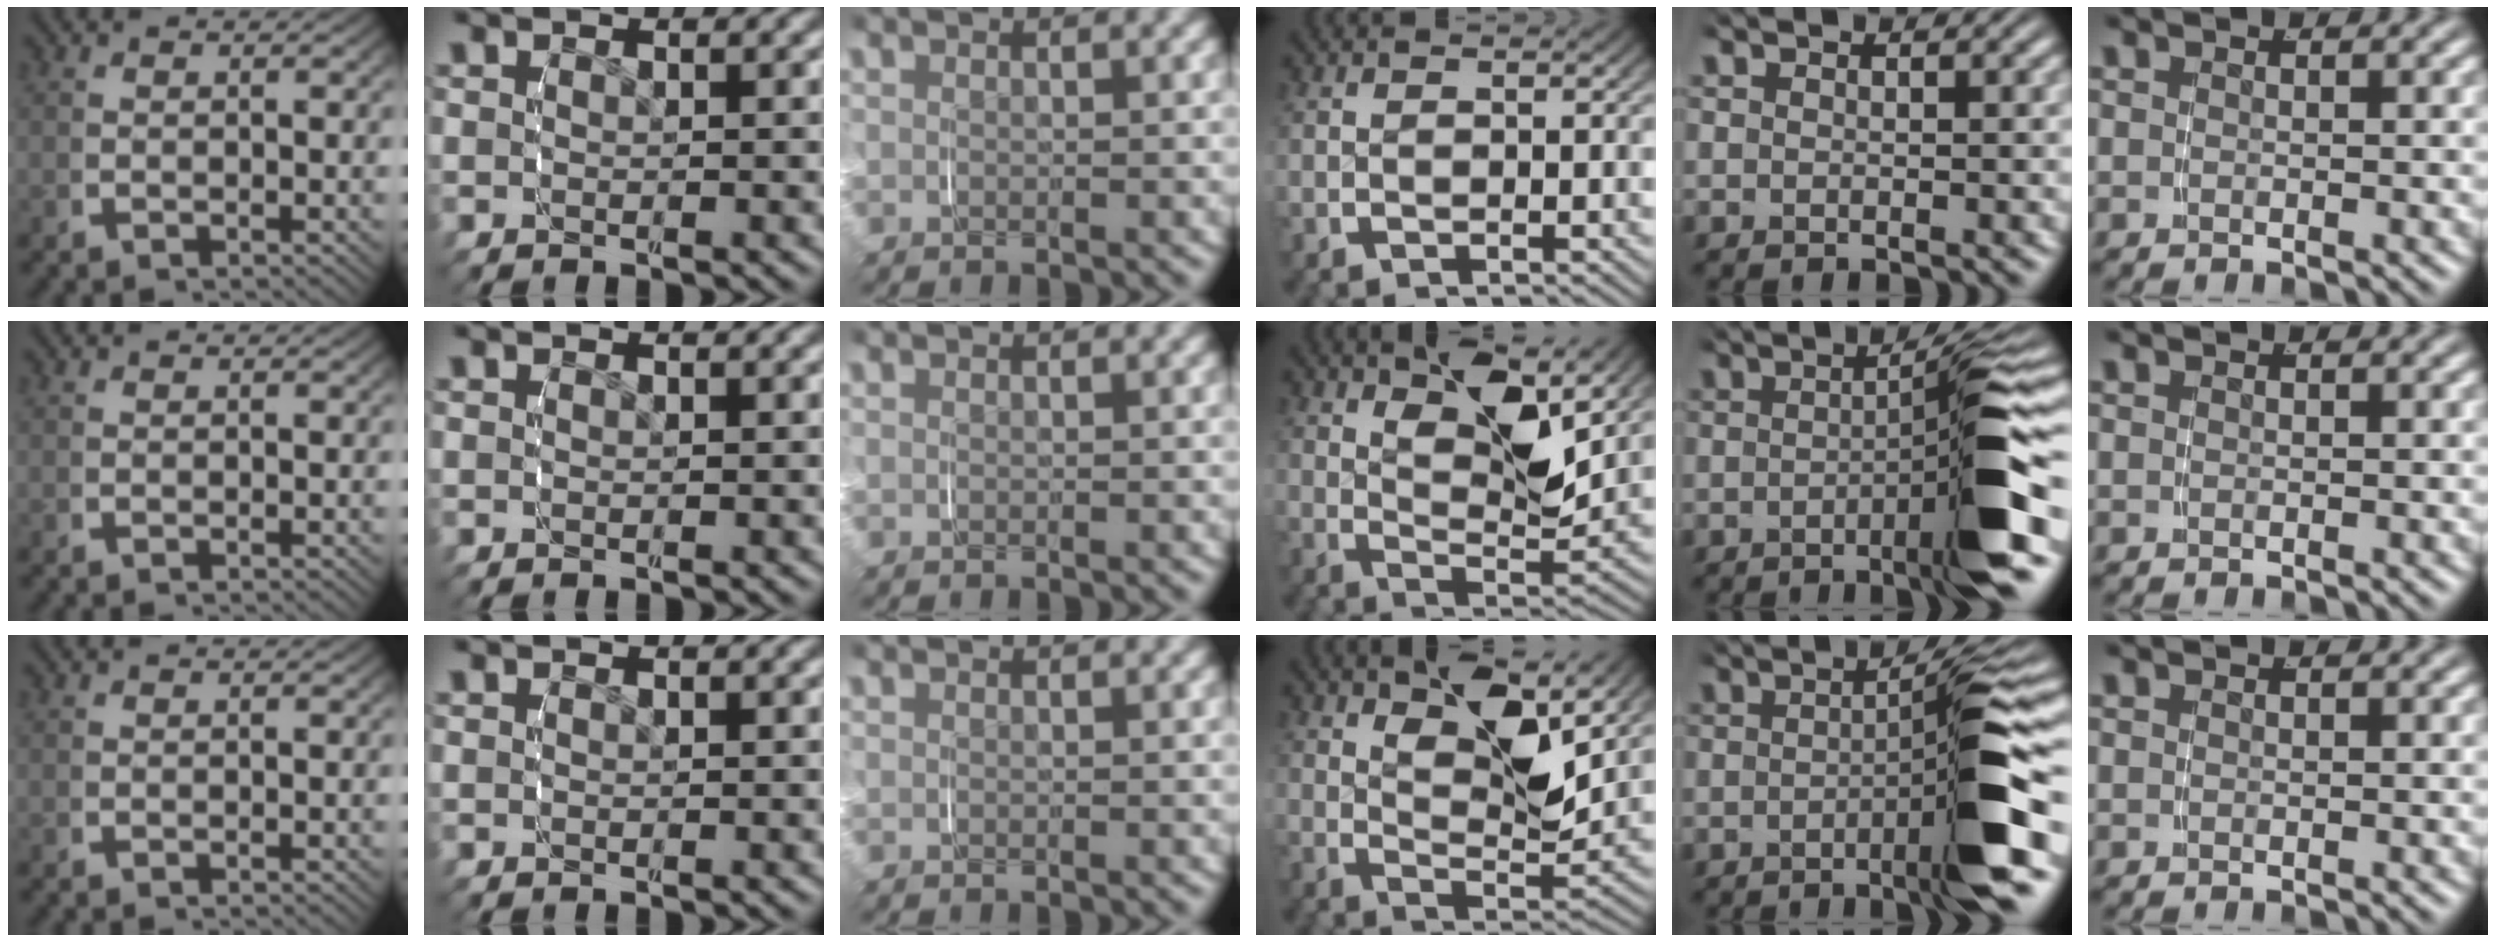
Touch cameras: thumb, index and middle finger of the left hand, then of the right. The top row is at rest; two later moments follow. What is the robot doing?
{"motion": "grasp_and_lifting", "object": "jar lid"}